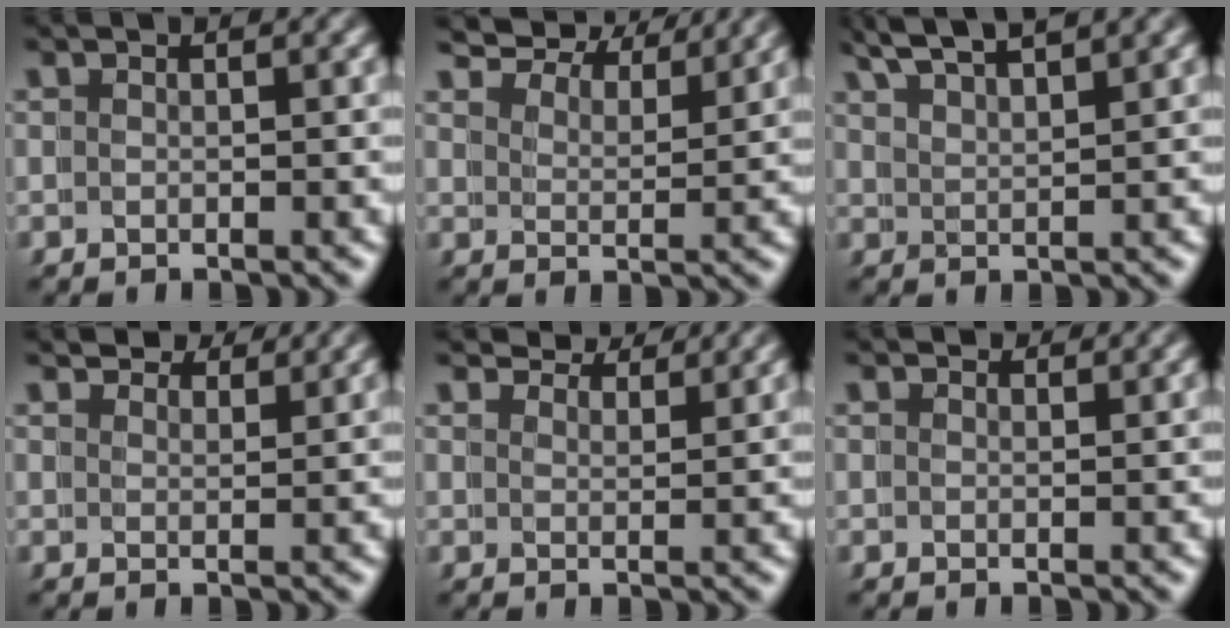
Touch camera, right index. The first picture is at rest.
{"total": 7.5, "force": [7.2, 0.8, 2.0], "torque": [-0.021, 0.028, 0.104]}
{"total": 5.4, "force": [4.9, 0.1, 2.1], "torque": [-0.040, 0.011, 0.082]}
{"total": 3.8, "force": [3.8, -0.4, 0.3], "torque": [0.008, 0.006, 0.058]}
{"total": 4.1, "force": [4.1, -0.6, 0.4], "torque": [0.006, 0.006, 0.063]}
{"total": 1.7, "force": [1.6, -0.3, 0.2], "torque": [0.003, 0.002, 0.024]}